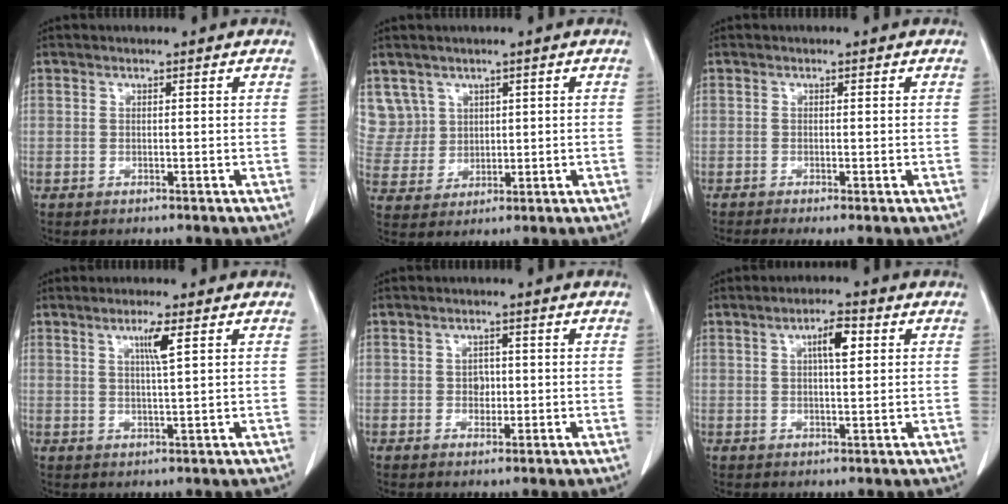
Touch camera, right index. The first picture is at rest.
{"total": 6.6, "force": [3.4, 5.7, -0.2], "torque": [0.003, 0.016, 0.082]}
{"total": 2.3, "force": [-1.3, 0.3, 1.9], "torque": [-0.030, -0.008, -0.022]}
{"total": 3.5, "force": [1.5, -0.4, 3.1], "torque": [-0.058, -0.004, 0.026]}
{"total": 2.0, "force": [-0.1, 1.7, 1.2], "torque": [-0.014, 0.004, -0.001]}
{"total": 4.3, "force": [1.4, 1.0, 4.0], "torque": [-0.070, 0.006, 0.023]}